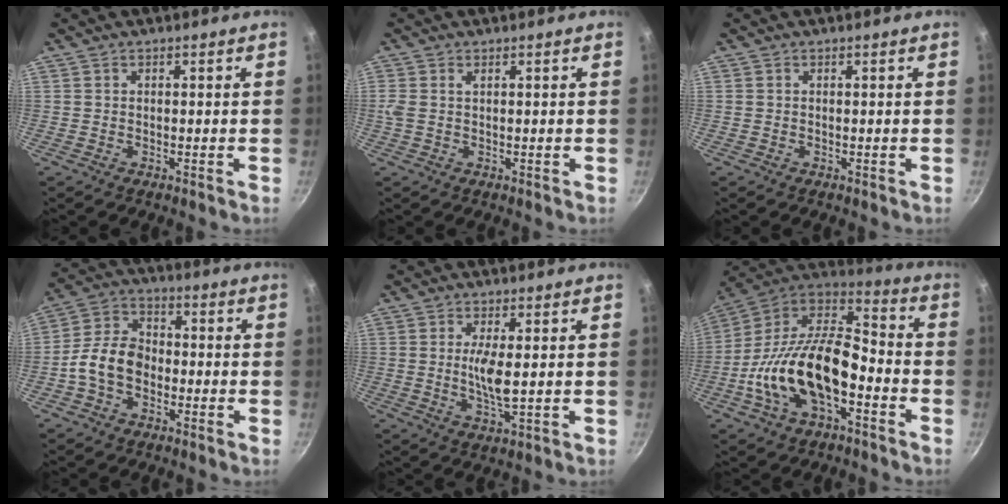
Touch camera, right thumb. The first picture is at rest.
{"total": 1.8, "force": [0.5, 0.9, 1.5], "torque": [-0.033, 0.002, 0.012]}
{"total": 0.0}
{"total": 9.2, "force": [-2.5, 6.5, 5.9], "torque": [-0.094, 0.034, -0.063]}
{"total": 5.5, "force": [0.4, 1.4, 5.3], "torque": [-0.109, -0.009, 0.011]}
{"total": 22.5, "force": [-6.5, 11.7, 18.1], "torque": [-0.319, 0.055, -0.135]}